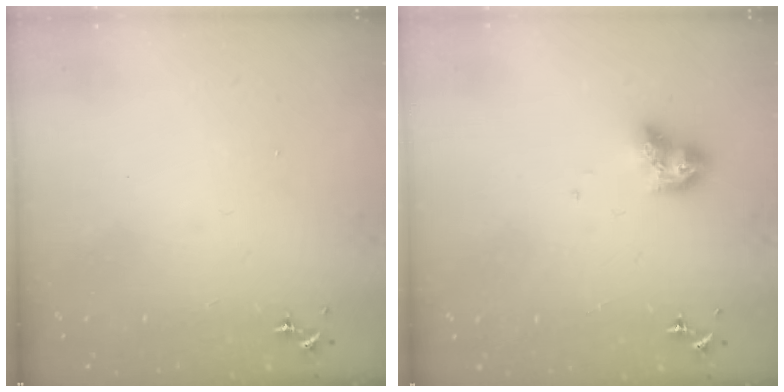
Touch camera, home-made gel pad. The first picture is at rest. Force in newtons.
{"total": 8.5, "press": 8.5, "slide": 0.9}